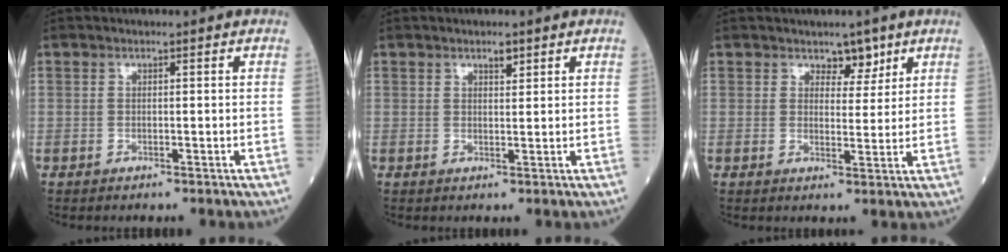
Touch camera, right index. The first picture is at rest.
{"total": 1.5, "force": [1.1, 0.5, 1.0], "torque": [-0.017, -0.001, 0.018]}
{"total": 3.3, "force": [2.3, 1.8, 1.4], "torque": [-0.011, -0.005, 0.034]}